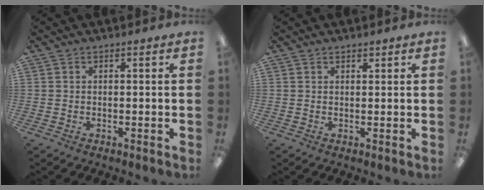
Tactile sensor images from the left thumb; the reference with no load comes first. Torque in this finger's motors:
{"motor_torque": [-0.14, -0.10, -0.38, 0.14, -0.01]}